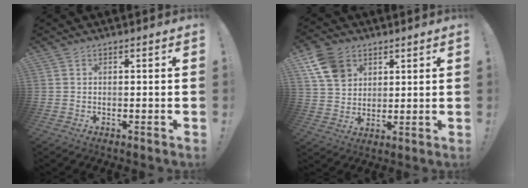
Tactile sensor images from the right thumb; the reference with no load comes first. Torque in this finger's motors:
{"motor_torque": [0.01, 0.13, 0.81, 0.44, 0.02]}